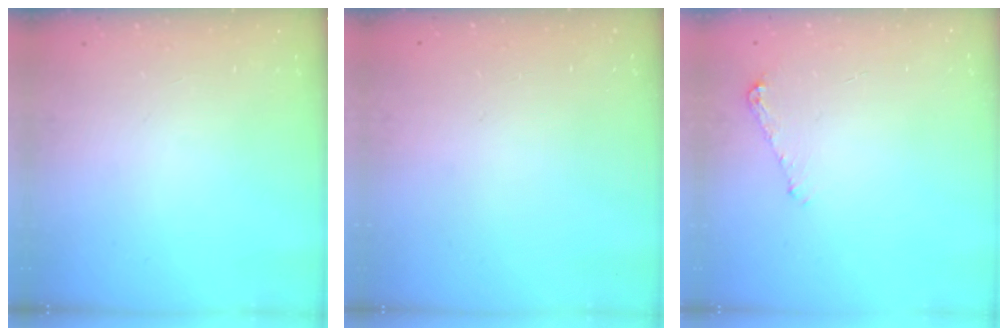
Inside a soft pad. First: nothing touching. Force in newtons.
{"total": 0.0}
{"total": 5.3, "press": 5.2, "slide": 0.6}